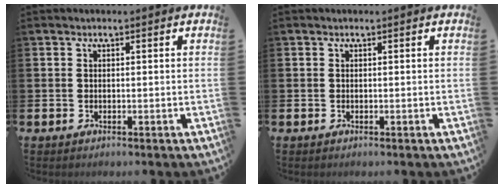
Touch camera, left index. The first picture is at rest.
{"total": 0.0}